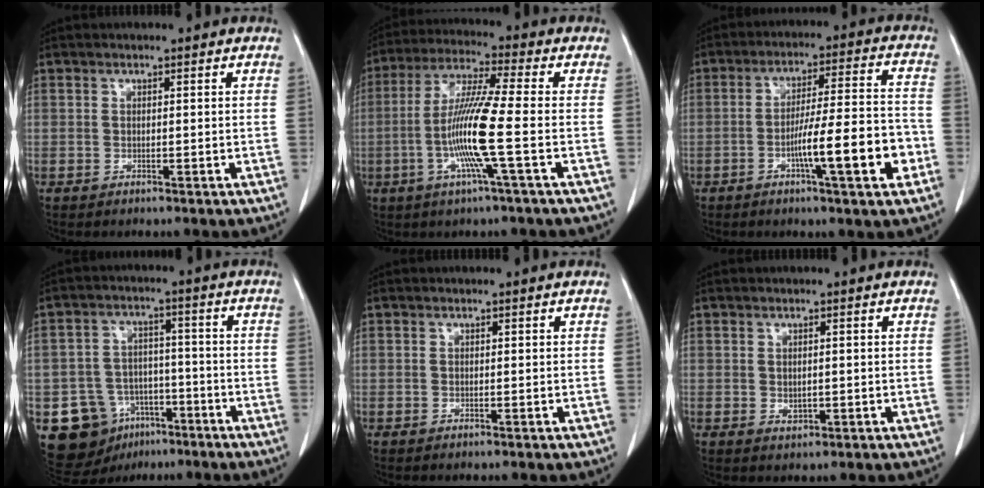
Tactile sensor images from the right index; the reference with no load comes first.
{"total": 11.5, "force": [-2.6, -0.8, 11.1], "torque": [-0.222, -0.009, -0.059]}
{"total": 12.4, "force": [-4.3, 0.8, 11.6], "torque": [-0.184, 0.005, -0.067]}
{"total": 11.6, "force": [-5.8, 9.4, 3.7], "torque": [-0.068, 0.029, -0.079]}
{"total": 0.0}
{"total": 1.3, "force": [0.0, 0.8, 0.9], "torque": [-0.015, -0.003, 0.003]}